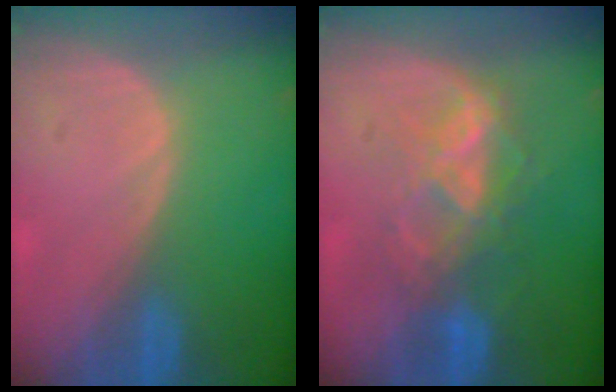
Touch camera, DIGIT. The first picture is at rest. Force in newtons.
{"total": 6.8, "press": 6.7, "slide": 1.5}